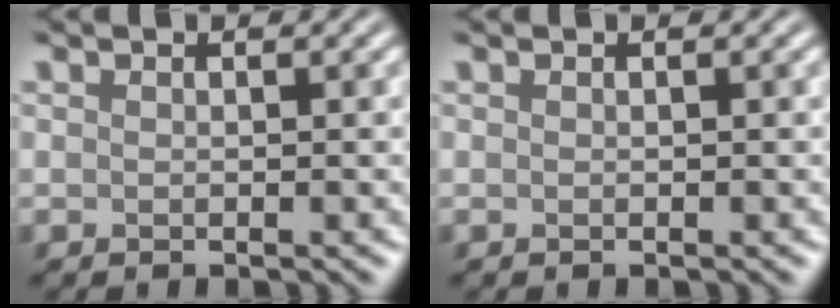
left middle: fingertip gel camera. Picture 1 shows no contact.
{"total": 0.0}